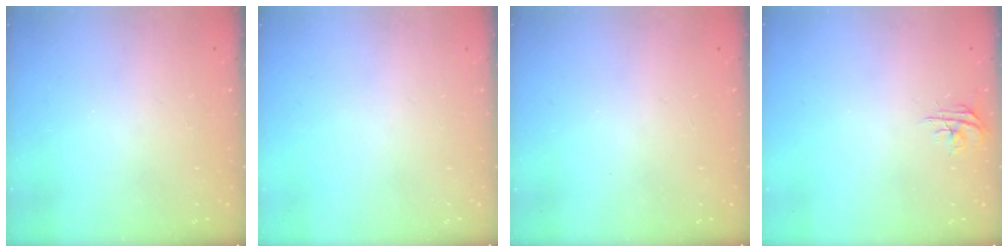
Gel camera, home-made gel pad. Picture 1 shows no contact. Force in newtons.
{"total": 0.0}
{"total": 0.0}
{"total": 4.7, "press": 4.7, "slide": 0.3}